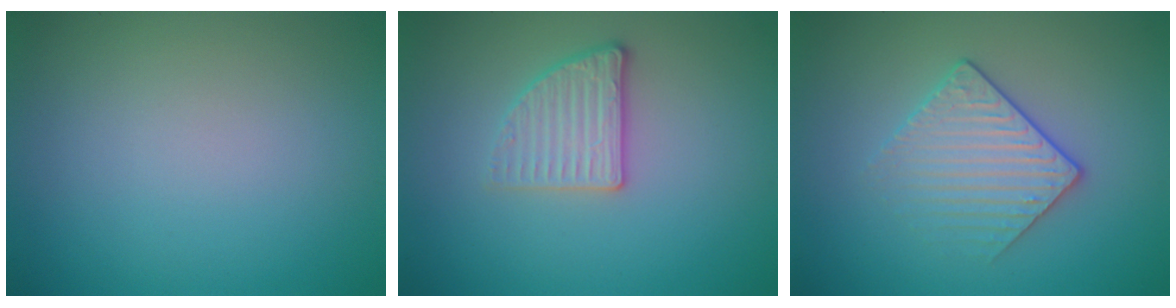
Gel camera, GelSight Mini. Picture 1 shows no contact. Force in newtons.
{"total": 2.6, "press": 2.4, "slide": 1.0}
{"total": 2.9, "press": 2.6, "slide": 1.2}